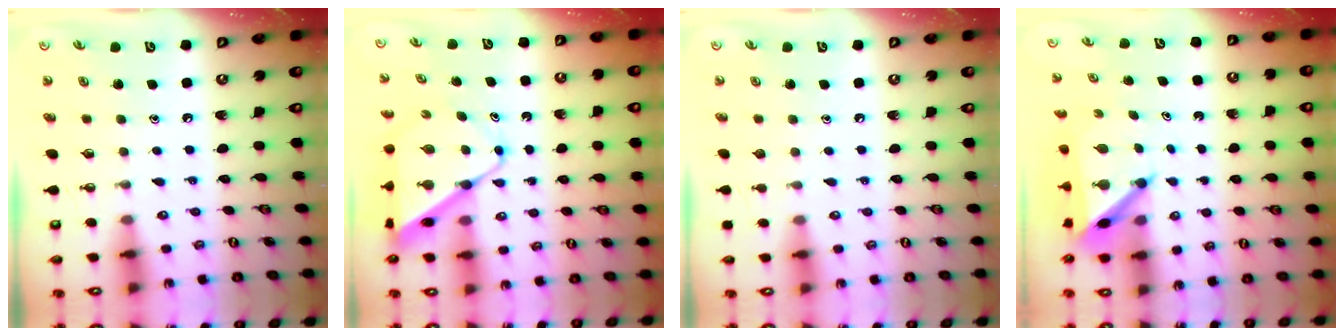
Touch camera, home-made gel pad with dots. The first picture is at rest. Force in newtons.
{"total": 9.7, "press": 9.7, "slide": 0.8}
{"total": 0.0}
{"total": 6.1, "press": 6.1, "slide": 0.5}